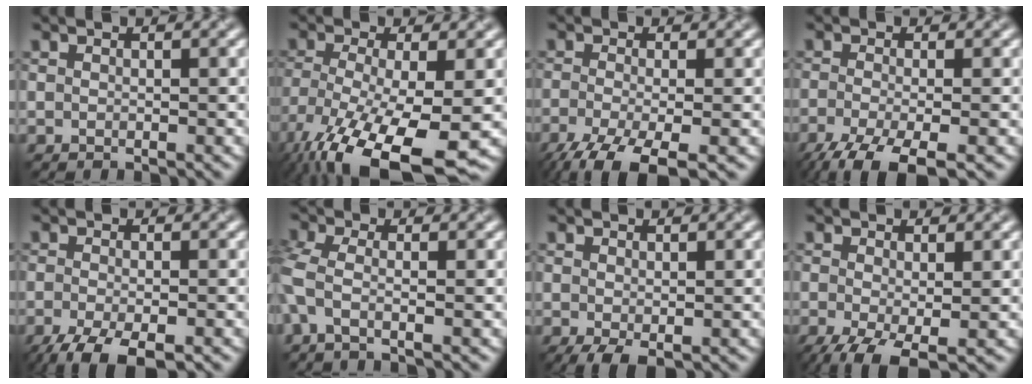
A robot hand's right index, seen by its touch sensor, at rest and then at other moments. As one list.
[{"total": 13.3, "force": [-7.4, 4.3, 10.2], "torque": [-0.209, -0.041, -0.121]}, {"total": 7.5, "force": [-4.6, 2.3, 5.4], "torque": [-0.110, -0.023, -0.087]}, {"total": 6.6, "force": [-4.2, 1.8, 4.7], "torque": [-0.087, -0.017, -0.085]}, {"total": 5.5, "force": [-3.8, 1.4, 3.8], "torque": [-0.070, -0.015, -0.071]}, {"total": 2.3, "force": [-0.6, 0.7, 2.1], "torque": [-0.057, -0.006, -0.024]}, {"total": 2.2, "force": [-0.8, 0.9, 1.8], "torque": [-0.038, -0.010, -0.013]}, {"total": 5.2, "force": [-2.3, 2.0, 4.2], "torque": [-0.095, -0.013, -0.044]}]